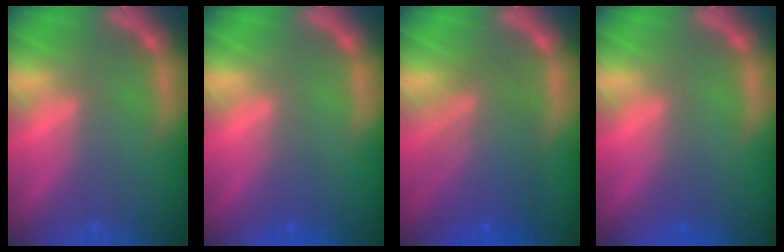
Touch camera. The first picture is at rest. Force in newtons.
{"total": 1.5}
{"total": 7.1}
{"total": 0.9}